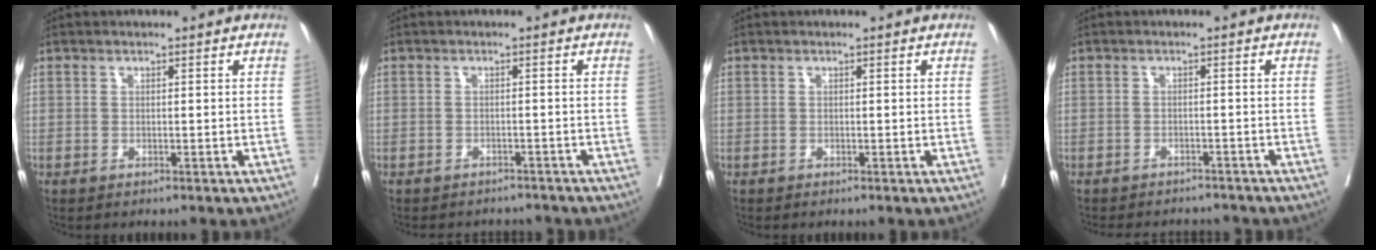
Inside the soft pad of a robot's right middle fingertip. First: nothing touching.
{"total": 5.2, "force": [-4.8, 1.8, 0.3], "torque": [0.003, 0.000, -0.058]}
{"total": 0.0}
{"total": 8.1, "force": [-7.5, 2.4, 1.6], "torque": [-0.021, 0.005, -0.092]}